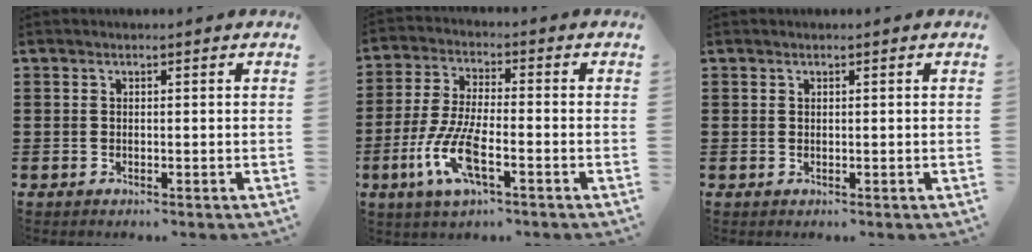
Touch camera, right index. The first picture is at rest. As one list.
[{"total": 9.1, "force": [-3.9, 2.6, 7.8], "torque": [-0.188, -0.017, -0.077]}, {"total": 0.0}]